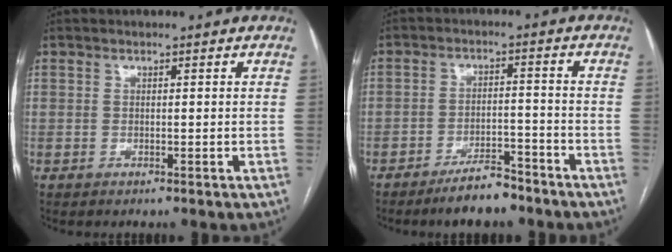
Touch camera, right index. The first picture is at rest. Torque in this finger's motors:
{"motor_torque": [-0.04, 0.01, -0.10, -0.03]}